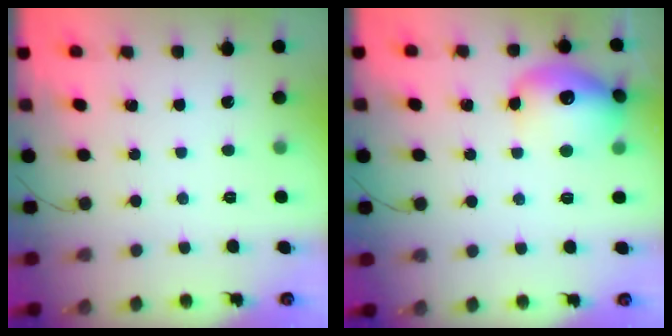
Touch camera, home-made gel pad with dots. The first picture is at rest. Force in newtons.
{"total": 14.5, "press": 14.4, "slide": 1.5}